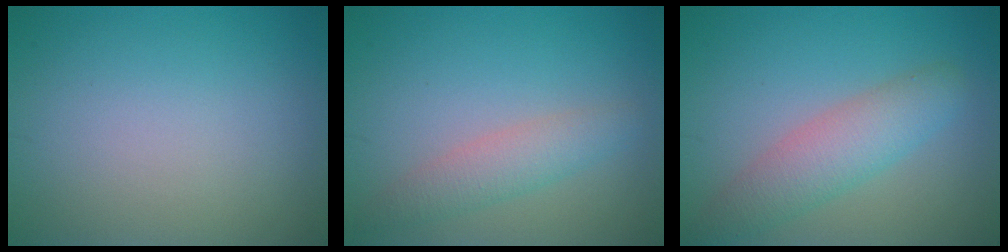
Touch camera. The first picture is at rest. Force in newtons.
{"total": 2.7, "press": 2.6, "slide": 0.2}
{"total": 4.2, "press": 4.2, "slide": 0.4}